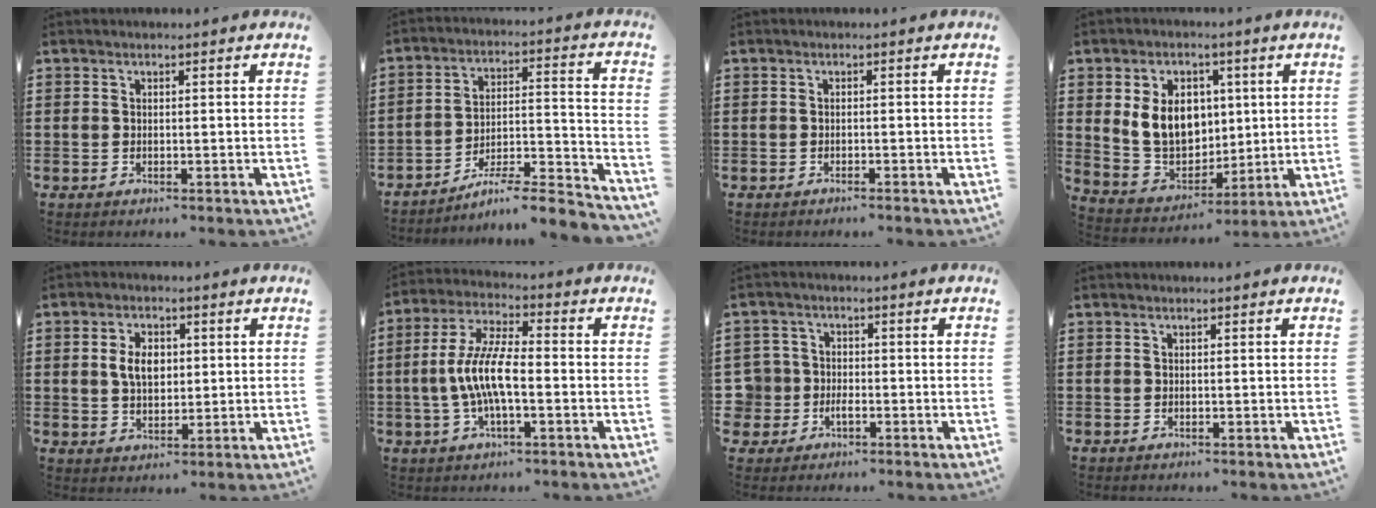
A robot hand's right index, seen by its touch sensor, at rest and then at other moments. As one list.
[{"total": 5.9, "force": [-5.2, 0.4, 2.7], "torque": [-0.043, -0.012, -0.103]}, {"total": 0.6, "force": [-0.6, -0.1, 0.2], "torque": [-0.005, -0.002, -0.012]}, {"total": 10.2, "force": [1.8, 8.0, 6.0], "torque": [-0.145, 0.013, 0.032]}, {"total": 5.0, "force": [0.8, 3.2, 3.8], "torque": [-0.073, 0.009, 0.010]}, {"total": 8.7, "force": [-1.8, 2.6, 8.1], "torque": [-0.187, -0.013, -0.042]}, {"total": 4.1, "force": [-1.4, 3.7, 0.8], "torque": [-0.052, 0.002, -0.037]}, {"total": 0.0}]